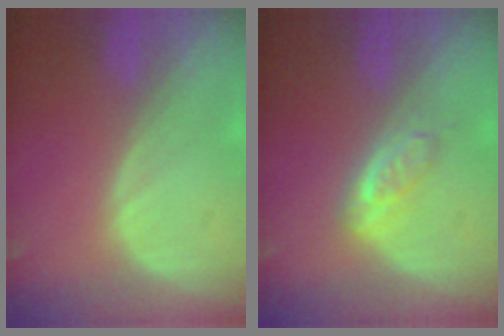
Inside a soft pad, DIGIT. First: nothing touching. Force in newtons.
{"total": 3.8, "press": 3.8, "slide": 0.6}